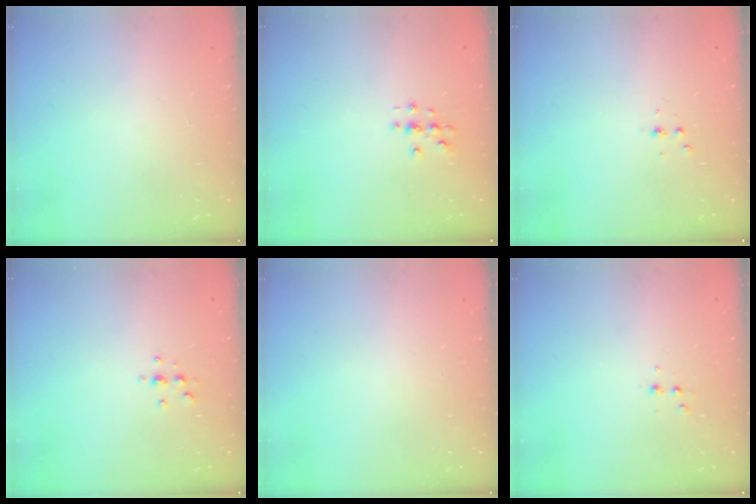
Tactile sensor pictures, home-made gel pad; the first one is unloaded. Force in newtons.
{"total": 3.0, "press": 3.0, "slide": 0.3}
{"total": 2.3, "press": 2.3, "slide": 0.3}
{"total": 3.1, "press": 3.1, "slide": 0.5}
{"total": 0.0}
{"total": 2.6, "press": 2.5, "slide": 0.8}